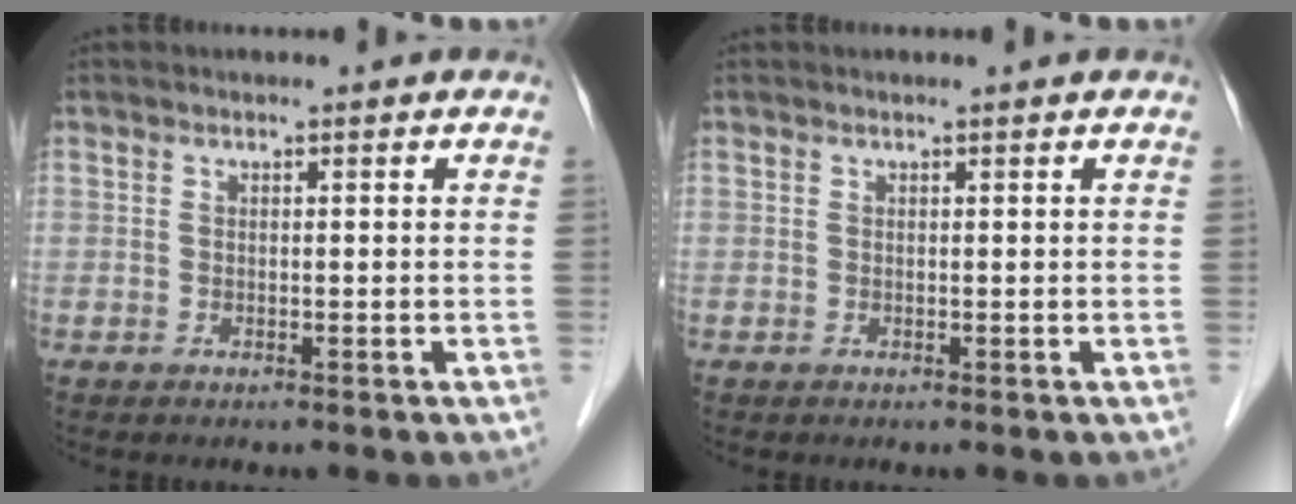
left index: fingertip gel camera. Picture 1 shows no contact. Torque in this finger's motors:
{"motor_torque": [-0.25, -1.31, -0.03, 0.01]}